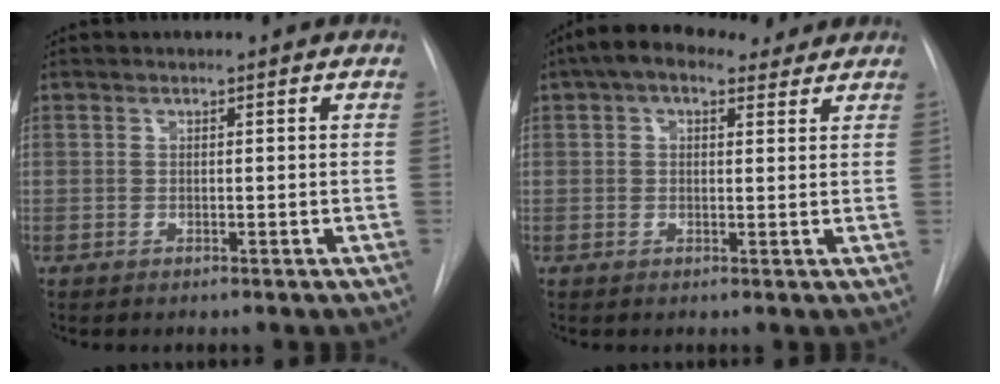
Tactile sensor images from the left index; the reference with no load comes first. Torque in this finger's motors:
{"motor_torque": [0.39, -0.51, 0.03, 0.03]}